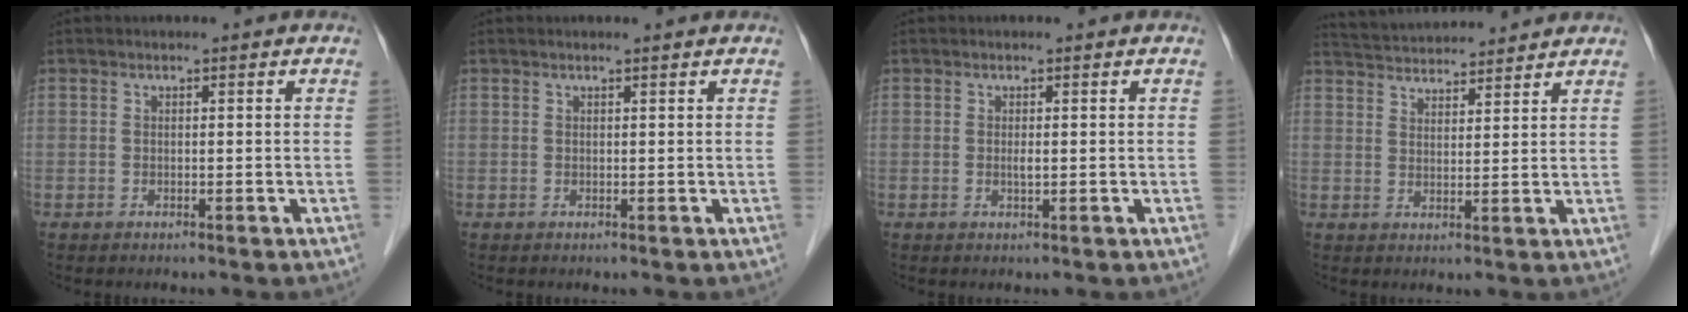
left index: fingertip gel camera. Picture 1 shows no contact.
{"total": 0.9, "force": [0.8, -0.1, 0.3], "torque": [-0.012, 0.002, 0.016]}
{"total": 0.8, "force": [0.1, 0.1, 0.8], "torque": [-0.018, -0.003, 0.001]}
{"total": 10.1, "force": [9.8, 1.1, 2.2], "torque": [-0.045, 0.030, 0.151]}